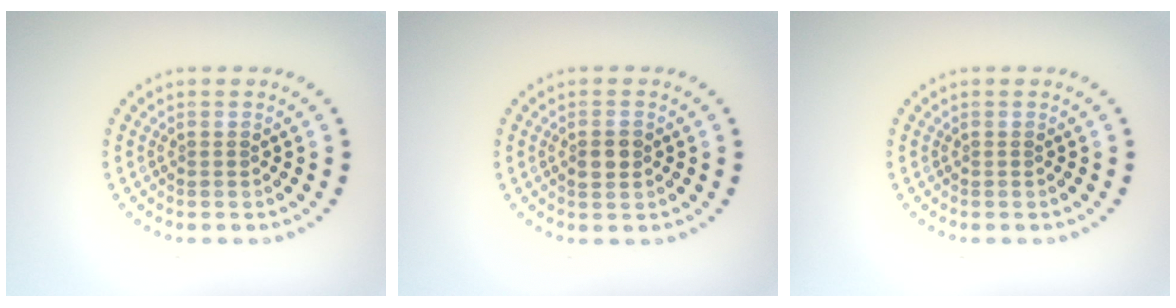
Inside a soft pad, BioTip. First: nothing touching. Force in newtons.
{"total": 1.7, "press": 1.7, "slide": 0.2}
{"total": 0.0}